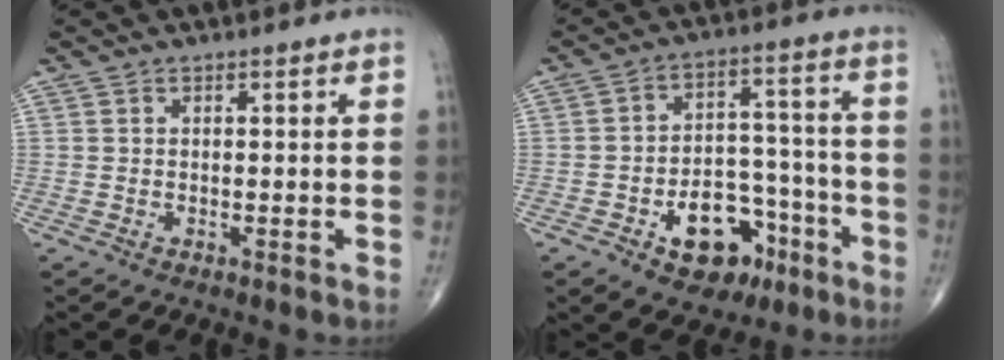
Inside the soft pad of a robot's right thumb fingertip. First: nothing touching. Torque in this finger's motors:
{"motor_torque": [3.67, 1.34, 0.75, -0.87, 0.06]}